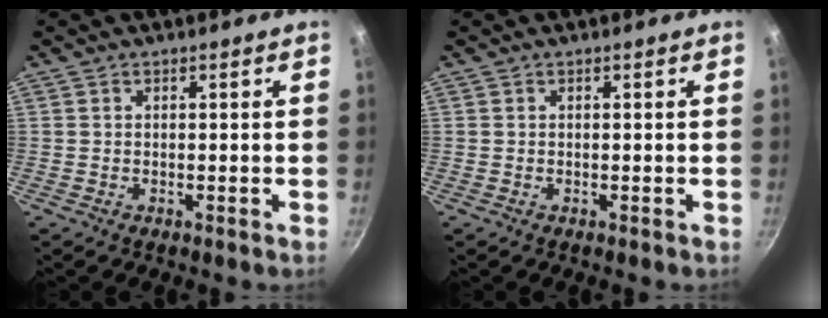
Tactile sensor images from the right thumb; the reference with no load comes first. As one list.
[{"total": 0.0}]